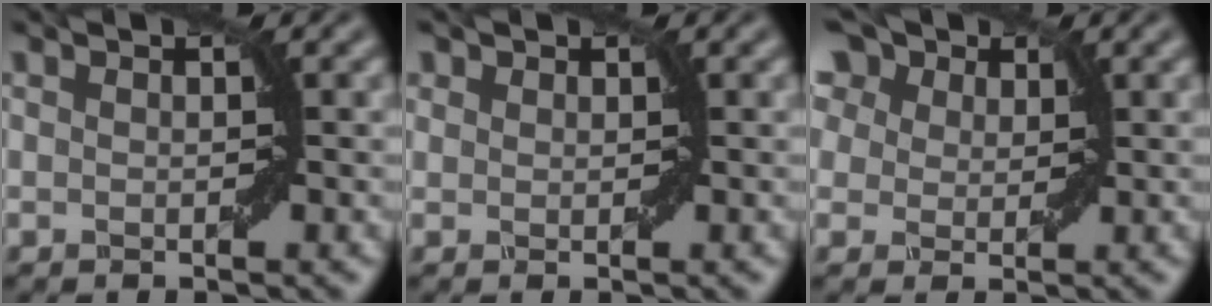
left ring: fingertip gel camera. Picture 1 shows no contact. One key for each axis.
{"total": 1.0, "fx": 0.6, "fy": 0.7, "fz": 0.1, "tx": 0.000, "ty": 0.001, "tz": 0.009}
{"total": 12.6, "fx": 7.2, "fy": 7.9, "fz": 6.8, "tx": -0.139, "ty": 0.054, "tz": 0.093}